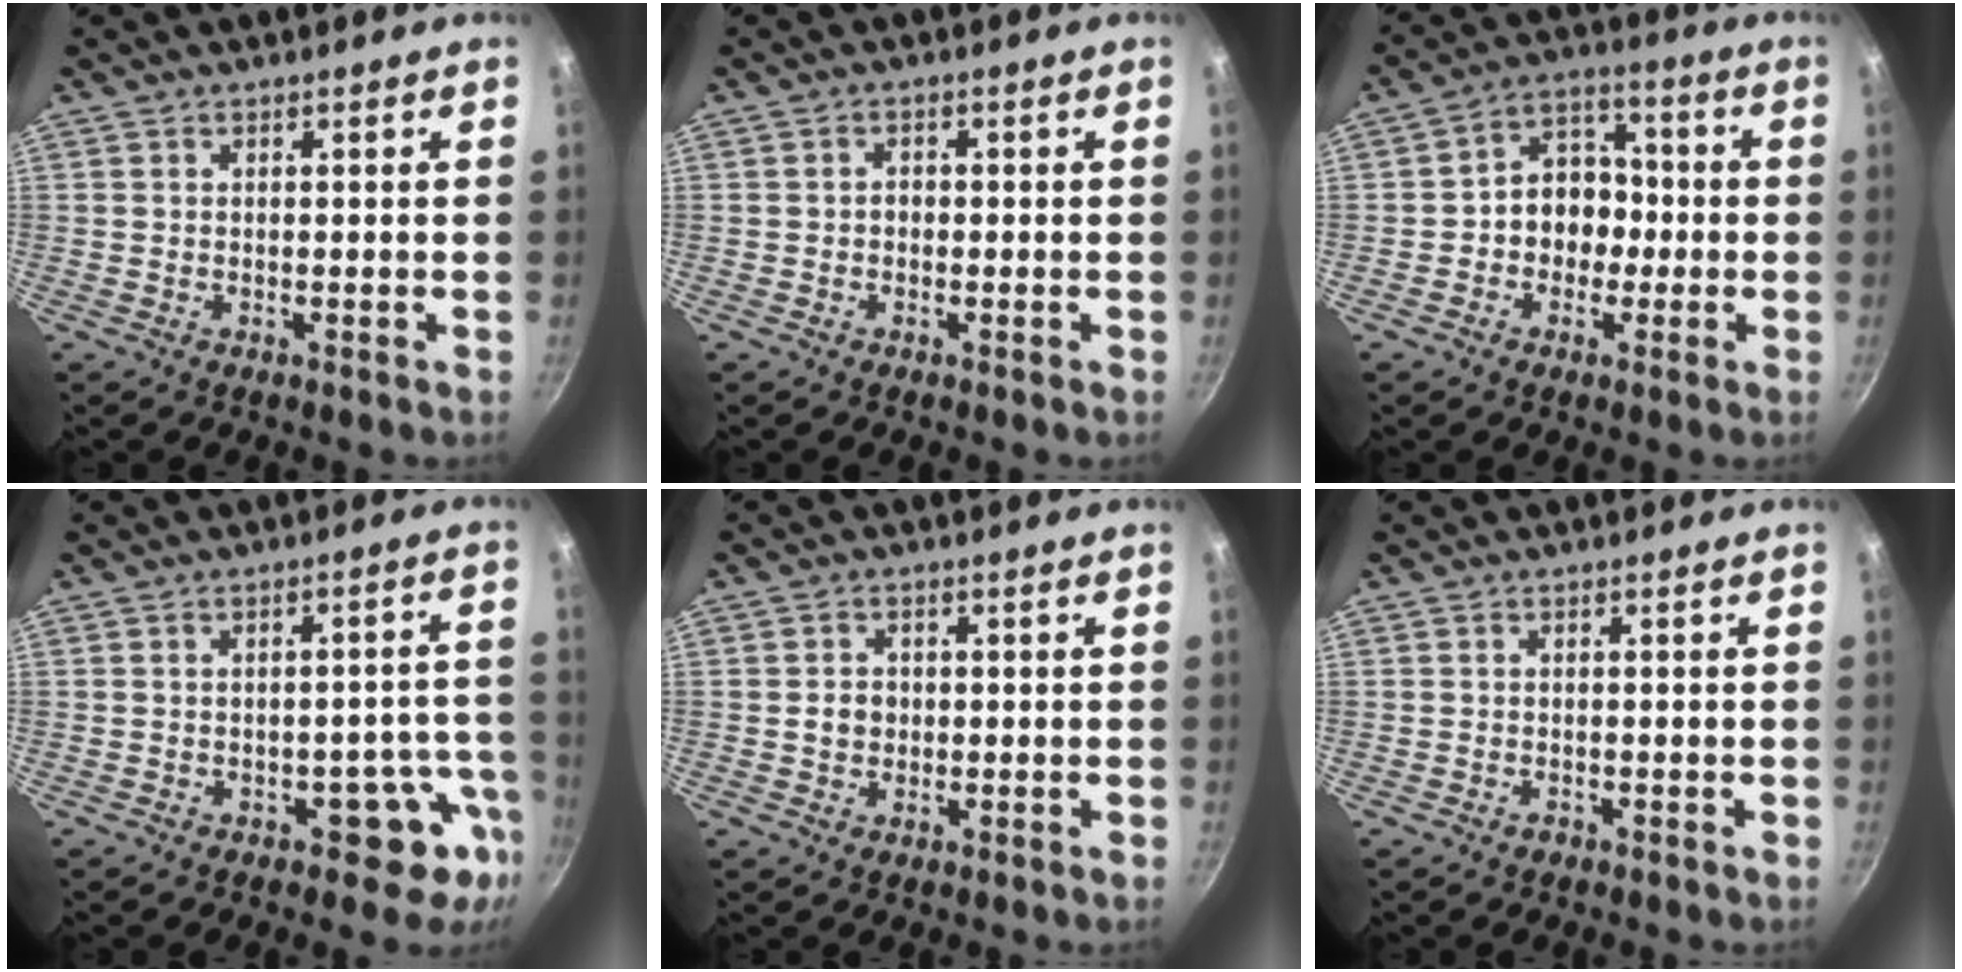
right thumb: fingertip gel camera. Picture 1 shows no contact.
{"total": 1.5, "force": [-0.4, 1.2, 0.8], "torque": [-0.008, 0.008, -0.009]}
{"total": 9.2, "force": [-1.5, 7.7, 4.9], "torque": [-0.019, 0.037, -0.037]}
{"total": 8.0, "force": [-3.7, 5.1, 4.9], "torque": [0.007, 0.044, -0.033]}
{"total": 3.0, "force": [-0.2, 2.6, 1.5], "torque": [-0.013, 0.007, -0.006]}
{"total": 0.9, "force": [-0.6, 0.5, 0.3], "torque": [-0.007, 0.008, -0.010]}